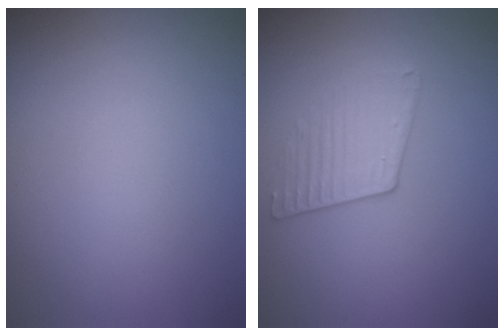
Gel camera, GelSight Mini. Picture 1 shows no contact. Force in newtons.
{"total": 2.0, "press": 1.5, "slide": 1.3}